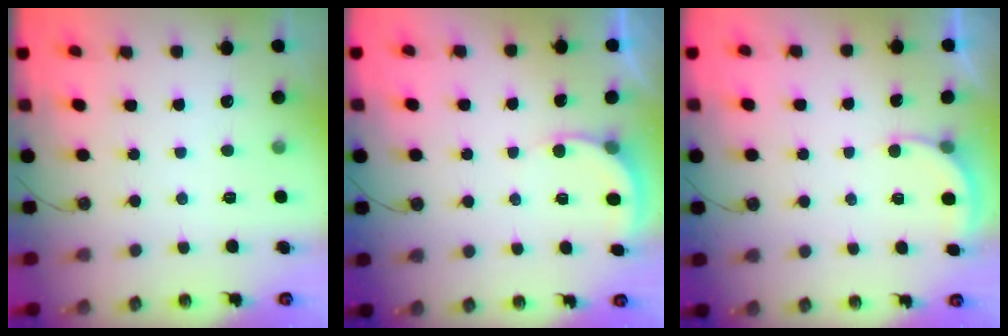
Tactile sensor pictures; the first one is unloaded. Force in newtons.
{"total": 4.0, "press": 4.0, "slide": 0.3}
{"total": 2.9, "press": 2.9, "slide": 0.3}